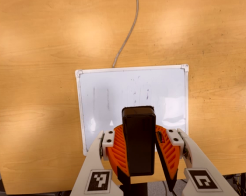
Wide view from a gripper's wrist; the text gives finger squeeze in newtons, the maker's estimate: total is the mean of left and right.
{"total": 9.6, "left": 10.1, "right": 9.0}